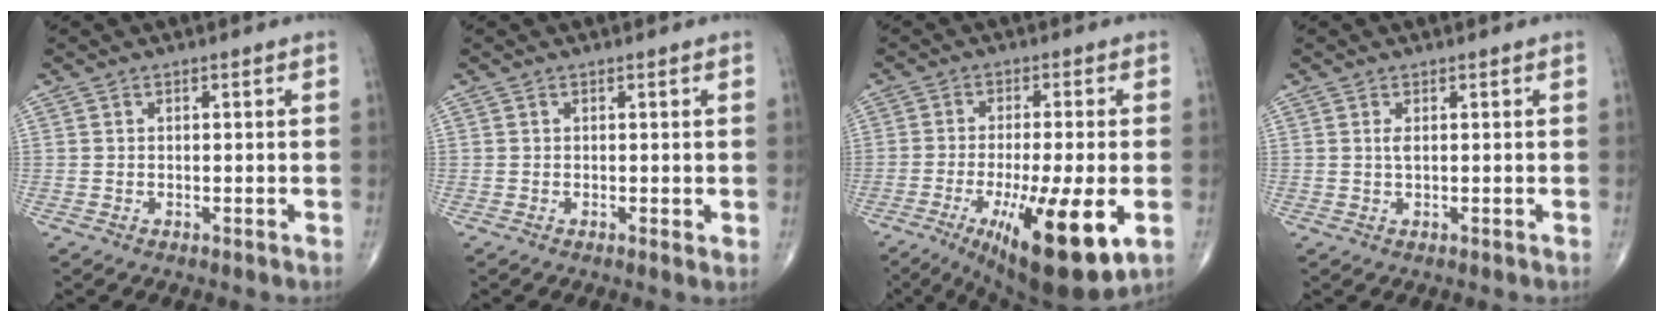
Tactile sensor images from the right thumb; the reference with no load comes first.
{"total": 0.8, "force": [0.0, 0.3, 0.8], "torque": [-0.007, -0.003, -0.003]}
{"total": 18.9, "force": [-6.3, 4.8, 17.1], "torque": [-0.250, -0.018, -0.083]}
{"total": 1.1, "force": [0.3, 0.3, 1.0], "torque": [-0.025, 0.000, 0.007]}